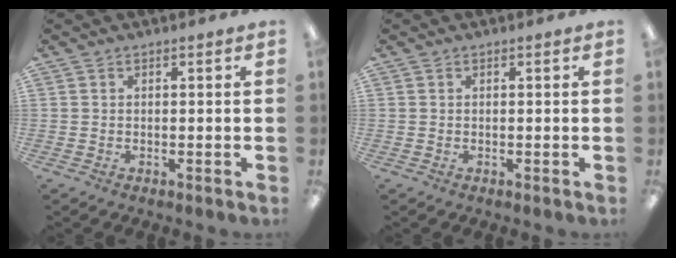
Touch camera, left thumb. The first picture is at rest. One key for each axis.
{"total": 0.0}